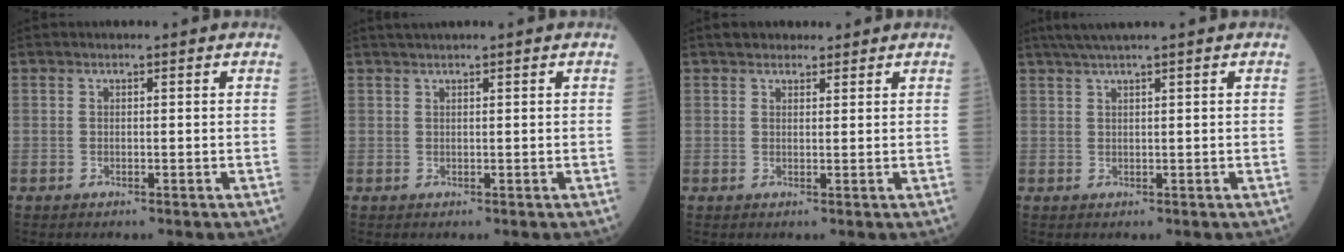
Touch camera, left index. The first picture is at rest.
{"total": 1.4, "force": [1.1, -0.3, 0.8], "torque": [-0.020, 0.011, 0.025]}
{"total": 3.0, "force": [2.4, 1.4, 0.9], "torque": [-0.011, 0.016, 0.034]}
{"total": 3.2, "force": [2.4, -0.9, 2.0], "torque": [-0.042, 0.013, 0.049]}